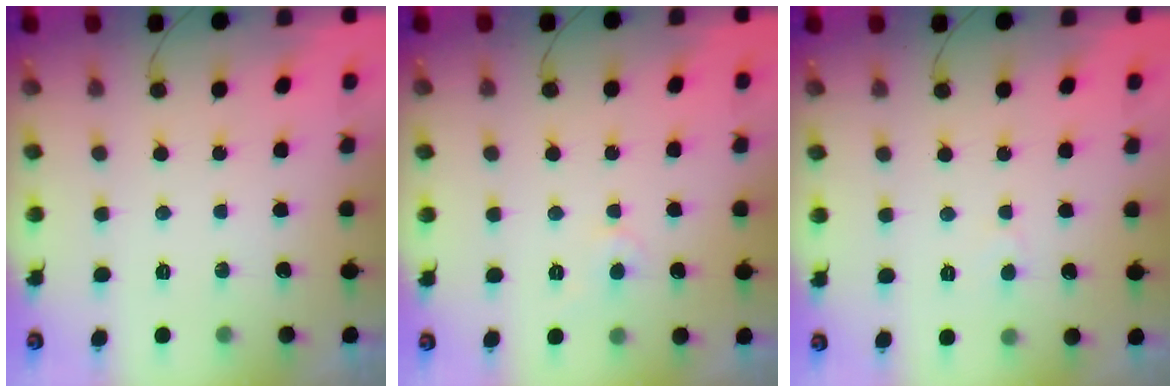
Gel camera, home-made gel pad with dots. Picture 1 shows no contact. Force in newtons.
{"total": 3.6, "press": 3.5, "slide": 0.3}
{"total": 2.8, "press": 2.8, "slide": 0.3}